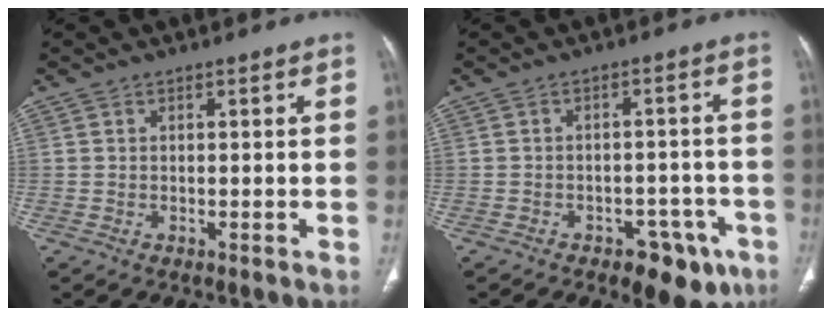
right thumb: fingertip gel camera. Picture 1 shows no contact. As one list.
[{"total": 9.5, "force": [-5.6, 5.3, 5.6], "torque": [-0.036, 0.034, -0.069]}]